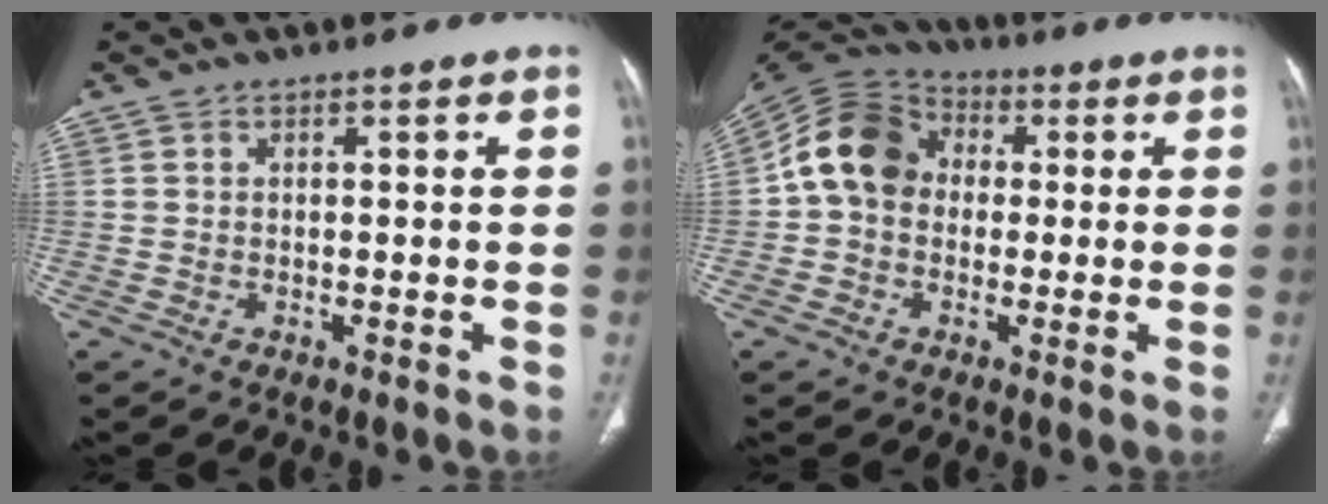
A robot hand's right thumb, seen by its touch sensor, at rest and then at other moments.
{"total": 11.6, "force": [0.4, 9.5, 6.7], "torque": [-0.112, 0.031, -0.009]}